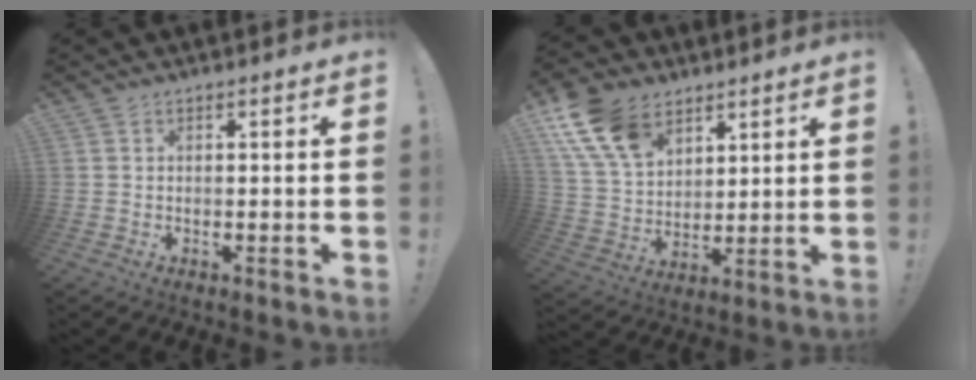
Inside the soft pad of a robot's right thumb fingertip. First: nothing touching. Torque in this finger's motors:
{"motor_torque": [0.81, 3.26, 0.61, -0.01, 0.10]}